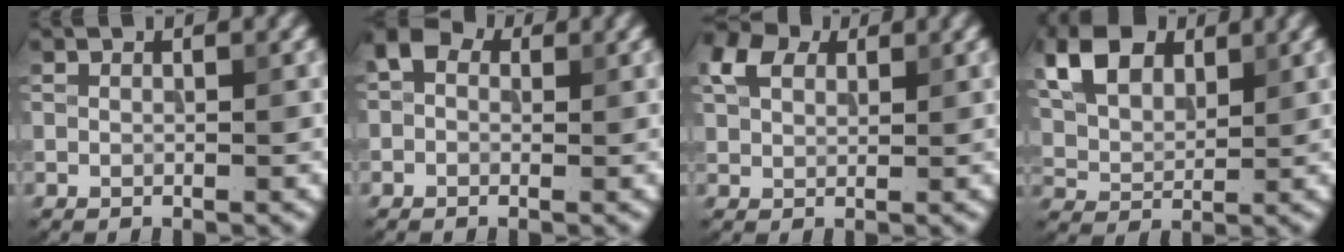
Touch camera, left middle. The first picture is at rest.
{"total": 2.3, "force": [0.6, 1.8, 1.4], "torque": [-0.025, 0.007, -0.008]}
{"total": 4.4, "force": [2.2, 2.8, 2.6], "torque": [-0.064, 0.012, 0.039]}
{"total": 6.3, "force": [3.0, 3.9, 3.9], "torque": [-0.090, 0.007, 0.056]}